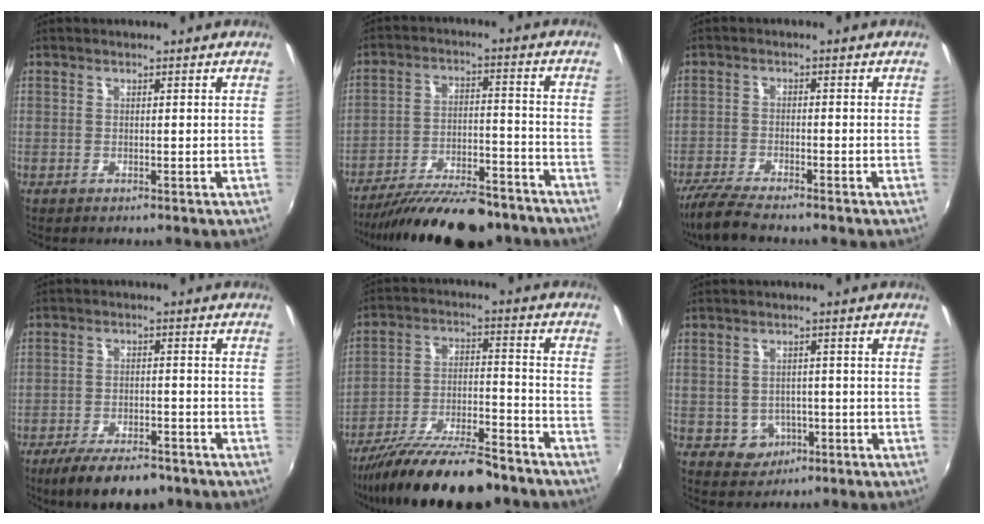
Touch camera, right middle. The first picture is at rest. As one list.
[{"total": 20.6, "force": [-17.5, 5.5, 9.5], "torque": [-0.173, -0.023, -0.252]}, {"total": 6.6, "force": [-5.9, 0.5, 3.1], "torque": [-0.088, -0.022, -0.109]}, {"total": 10.4, "force": [-7.9, 3.5, 5.8], "torque": [-0.127, -0.018, -0.127]}, {"total": 18.2, "force": [-14.6, 4.1, 10.0], "torque": [-0.187, -0.030, -0.237]}, {"total": 4.2, "force": [-1.3, 3.9, 0.9], "torque": [-0.028, 0.007, -0.008]}]